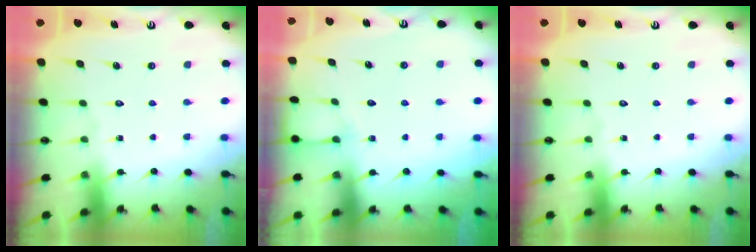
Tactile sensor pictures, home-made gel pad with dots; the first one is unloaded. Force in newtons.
{"total": 4.2, "press": 4.2, "slide": 0.5}
{"total": 0.0}